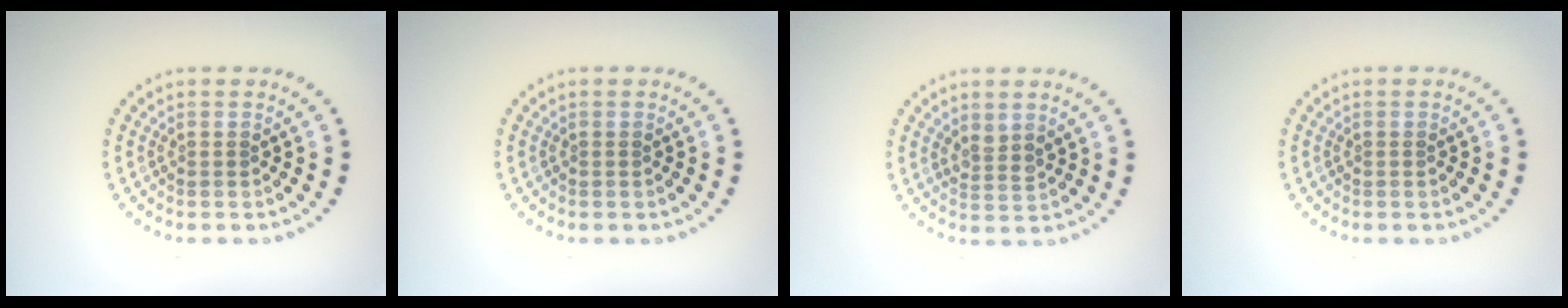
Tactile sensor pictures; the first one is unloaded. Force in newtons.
{"total": 0.0}
{"total": 1.5, "press": 1.2, "slide": 1.0}
{"total": 0.0}